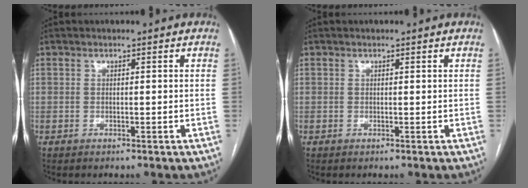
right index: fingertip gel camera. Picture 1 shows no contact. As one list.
[{"total": 0.0}]